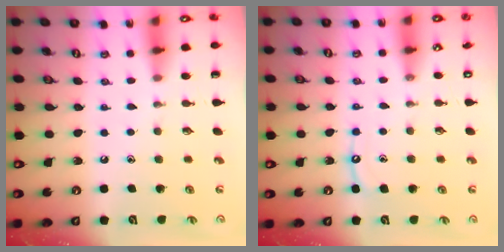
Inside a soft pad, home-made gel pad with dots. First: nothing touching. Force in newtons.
{"total": 5.1, "press": 5.1, "slide": 0.6}